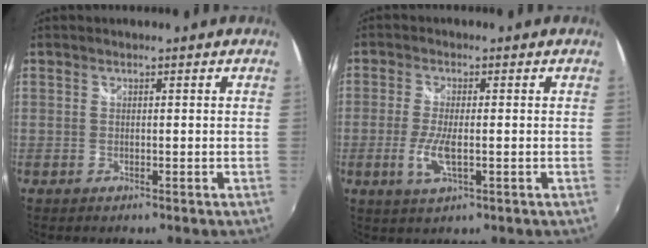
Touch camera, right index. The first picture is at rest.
{"total": 5.4, "force": [-1.4, 1.3, 5.1], "torque": [-0.111, -0.010, -0.026]}